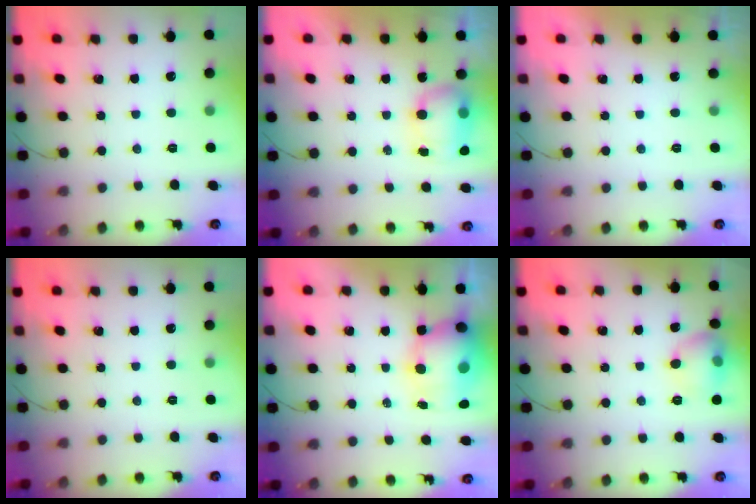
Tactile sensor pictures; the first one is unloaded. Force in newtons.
{"total": 9.1, "press": 7.9, "slide": 4.4}
{"total": 0.0}
{"total": 0.0}
{"total": 11.6, "press": 11.2, "slide": 3.0}
{"total": 10.2, "press": 10.0, "slide": 1.9}